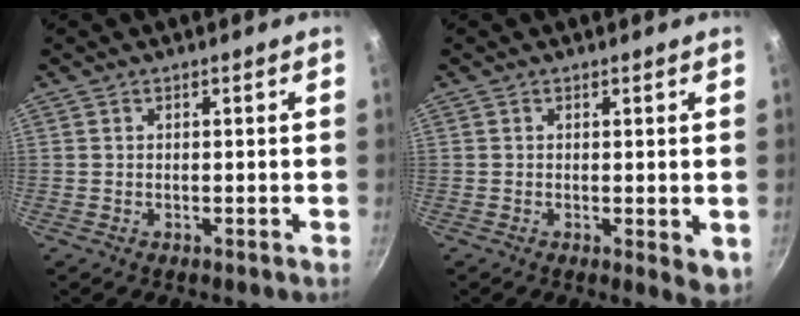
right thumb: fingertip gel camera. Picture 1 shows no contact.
{"total": 3.6, "force": [-0.4, 1.1, 3.4], "torque": [-0.045, -0.012, -0.005]}